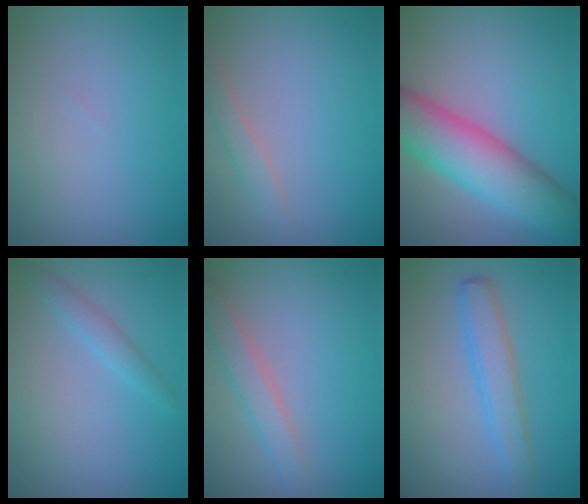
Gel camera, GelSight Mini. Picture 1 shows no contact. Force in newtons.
{"total": 1.4, "press": 1.4, "slide": 0.1}
{"total": 8.3, "press": 8.3, "slide": 0.0}
{"total": 1.5, "press": 1.5, "slide": 0.1}
{"total": 2.3, "press": 2.3, "slide": 0.1}
{"total": 2.9, "press": 2.9, "slide": 0.1}